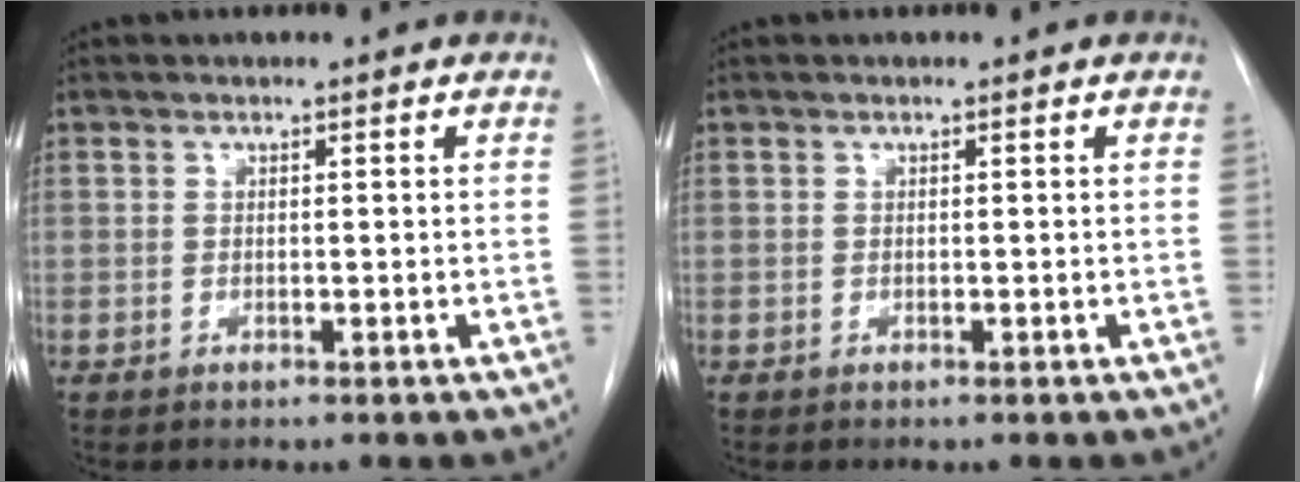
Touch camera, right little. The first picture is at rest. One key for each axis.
{"total": 0.0}